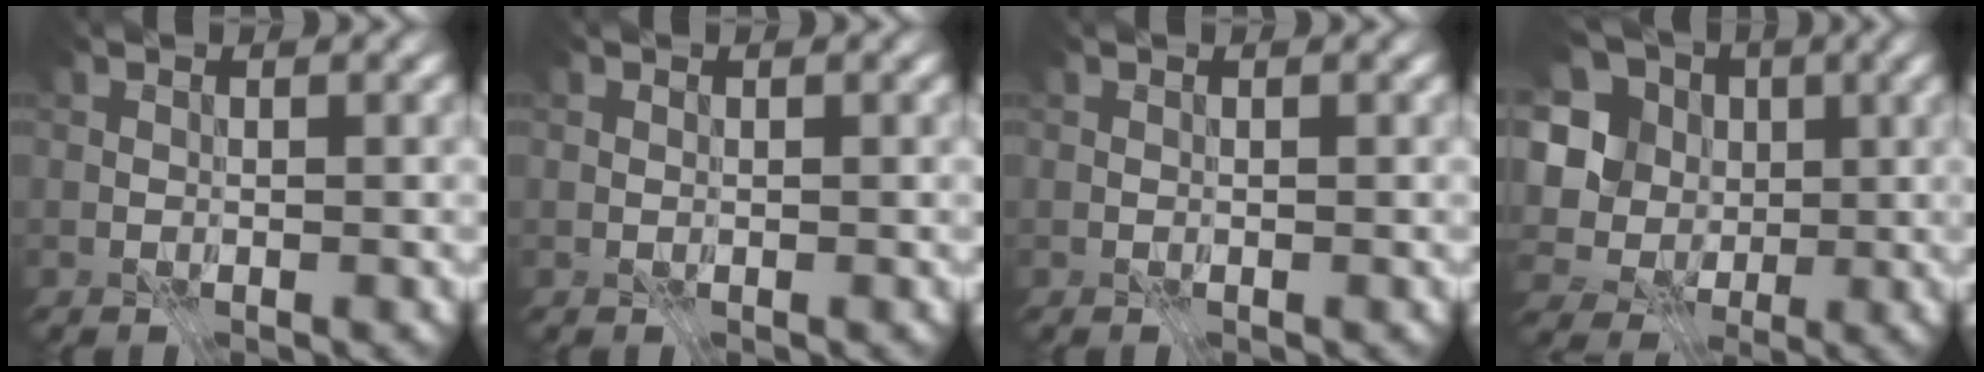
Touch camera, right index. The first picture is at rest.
{"total": 0.0}
{"total": 0.0}
{"total": 12.9, "force": [0.5, 11.6, 5.5], "torque": [-0.165, 0.016, -0.011]}